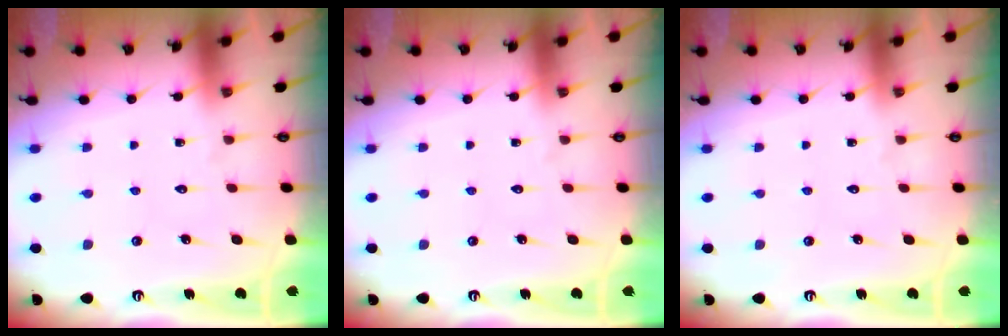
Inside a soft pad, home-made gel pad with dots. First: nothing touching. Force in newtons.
{"total": 0.0}
{"total": 0.0}